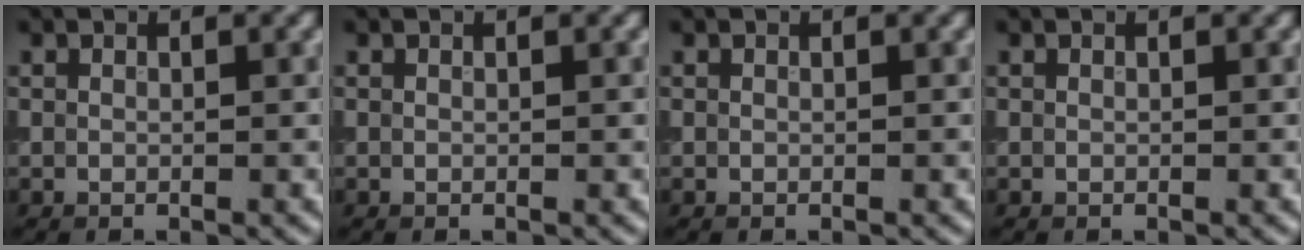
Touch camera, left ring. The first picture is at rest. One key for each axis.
{"total": 0.0}
{"total": 0.0}
{"total": 0.0}